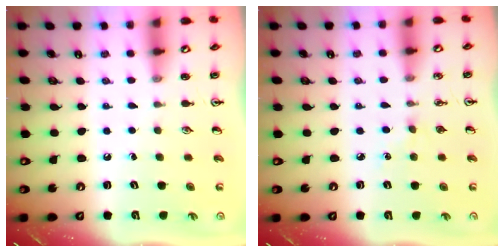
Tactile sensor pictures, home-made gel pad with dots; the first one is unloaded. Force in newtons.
{"total": 2.7, "press": 2.7, "slide": 0.4}